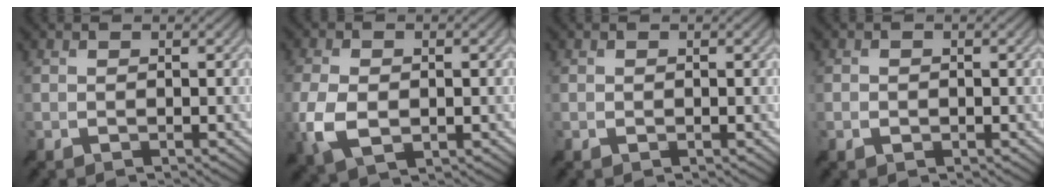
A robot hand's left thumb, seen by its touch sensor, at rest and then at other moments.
{"total": 7.5, "force": [-1.8, 4.1, 6.0], "torque": [-0.148, -0.013, -0.032]}
{"total": 0.0}
{"total": 1.0, "force": [-0.4, 0.7, 0.6], "torque": [-0.012, -0.001, -0.008]}